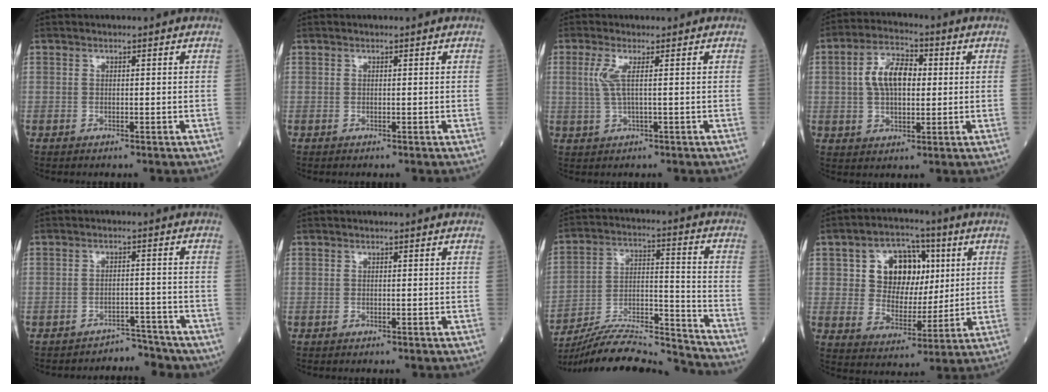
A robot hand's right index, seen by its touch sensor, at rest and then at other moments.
{"total": 0.0}
{"total": 3.0, "force": [0.9, 0.0, 2.9], "torque": [-0.075, 0.005, 0.021]}
{"total": 8.5, "force": [1.2, 4.4, 7.2], "torque": [-0.141, 0.018, 0.021]}
{"total": 5.8, "force": [-5.4, 2.1, -0.3], "torque": [0.016, 0.013, -0.067]}
{"total": 0.0}
{"total": 17.4, "force": [-17.0, 0.0, 3.8], "torque": [-0.073, 0.026, -0.284]}
{"total": 11.5, "force": [3.6, 7.9, 7.5], "torque": [-0.127, 0.028, 0.067]}